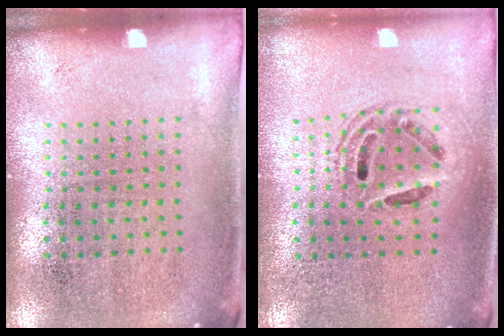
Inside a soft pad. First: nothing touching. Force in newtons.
{"total": 1.3, "press": 1.2, "slide": 0.5}